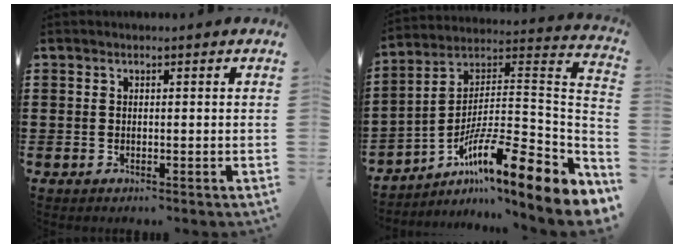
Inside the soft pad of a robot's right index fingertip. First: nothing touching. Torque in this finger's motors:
{"motor_torque": [-0.23, -0.01, 0.32, 0.04]}